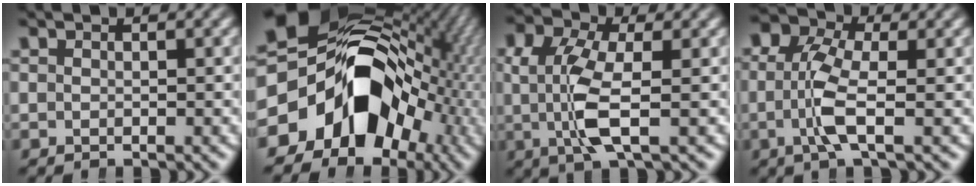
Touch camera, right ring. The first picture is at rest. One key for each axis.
{"total": 26.0, "fx": 1.1, "fy": 18.6, "fz": 18.2, "tx": -0.280, "ty": -0.011, "tz": 0.006}
{"total": 5.1, "fx": 0.0, "fy": 2.0, "fz": 4.7, "tx": -0.104, "ty": -0.022, "tz": 0.008}
{"total": 4.5, "fx": -0.3, "fy": 2.5, "fz": 3.8, "tx": -0.094, "ty": -0.022, "tz": -0.006}